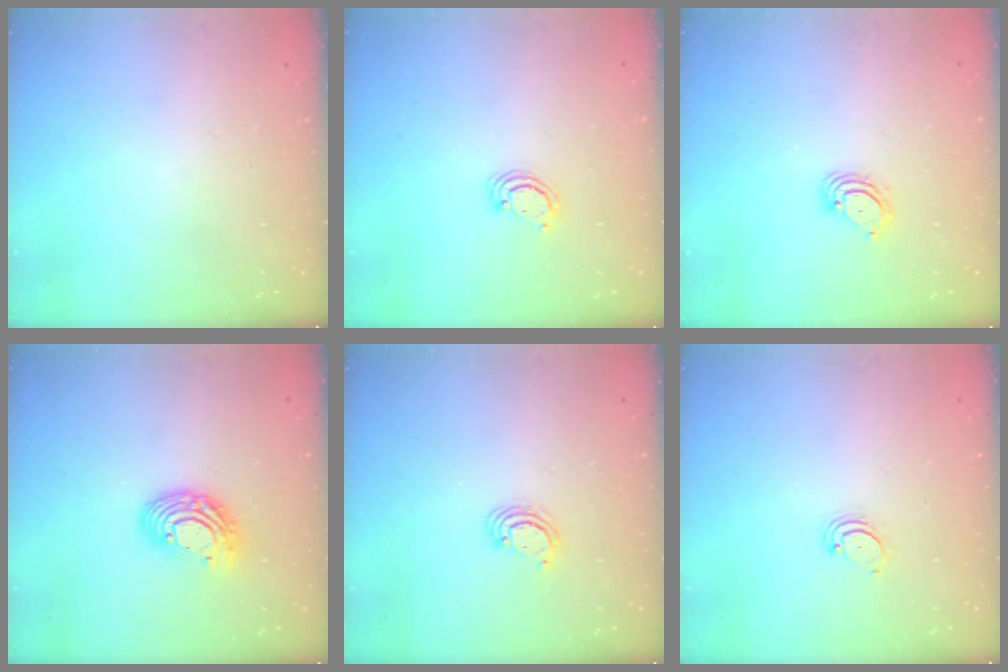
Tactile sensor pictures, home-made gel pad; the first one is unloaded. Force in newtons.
{"total": 2.3, "press": 2.3, "slide": 0.3}
{"total": 4.3, "press": 4.3, "slide": 0.4}
{"total": 10.5, "press": 10.4, "slide": 0.8}
{"total": 2.5, "press": 2.5, "slide": 0.2}
{"total": 2.6, "press": 2.5, "slide": 0.3}